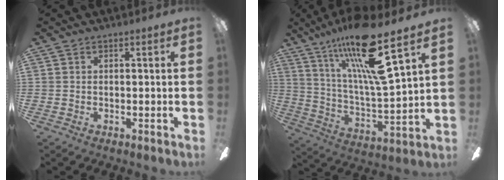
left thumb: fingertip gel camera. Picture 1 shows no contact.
{"total": 21.0, "force": [14.1, 3.3, 15.1], "torque": [-0.283, -0.077, 0.223]}